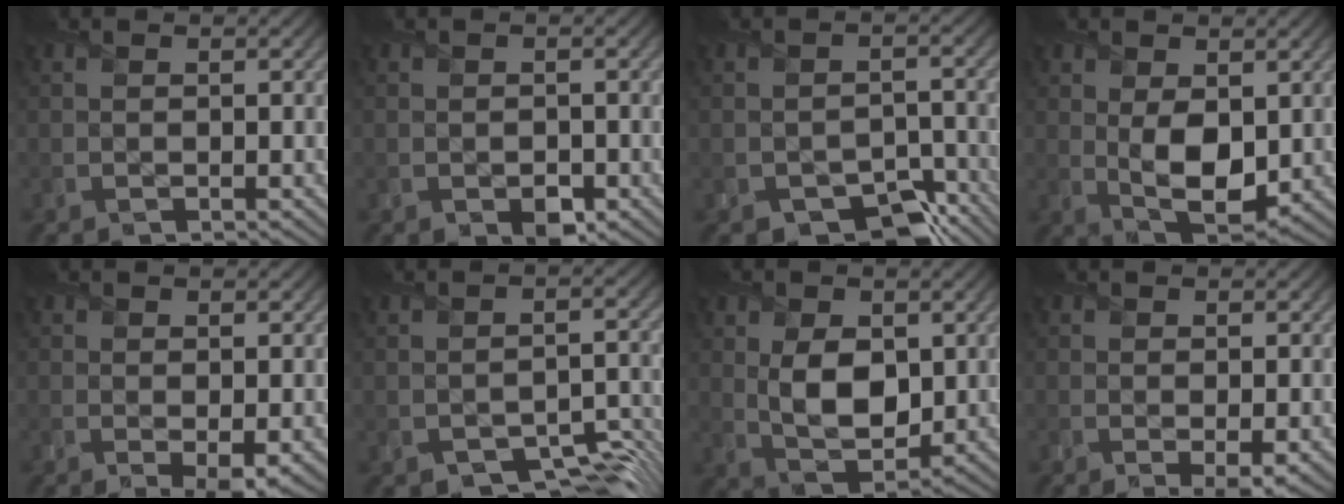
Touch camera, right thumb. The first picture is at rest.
{"total": 2.2, "force": [-0.9, 1.6, 1.2], "torque": [-0.021, -0.014, -0.014]}
{"total": 5.5, "force": [-3.7, 3.2, 2.5], "torque": [-0.030, -0.009, -0.060]}
{"total": 6.9, "force": [0.6, 4.2, 5.4], "torque": [-0.112, -0.013, 0.015]}
{"total": 3.0, "force": [-0.6, 1.1, 2.7], "torque": [-0.050, -0.014, -0.010]}
{"total": 5.2, "force": [-3.4, 2.7, 2.9], "torque": [-0.034, -0.018, -0.048]}
{"total": 7.3, "force": [1.1, 4.8, 5.4], "torque": [-0.108, -0.009, 0.021]}
{"total": 2.6, "force": [-0.6, 0.7, 2.4], "torque": [-0.045, -0.012, -0.010]}